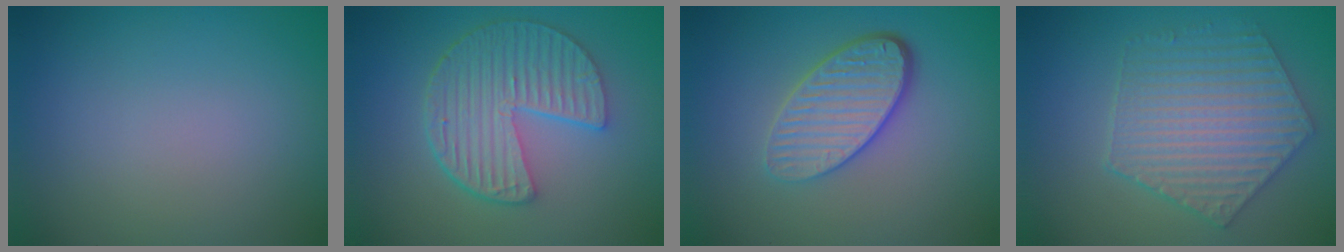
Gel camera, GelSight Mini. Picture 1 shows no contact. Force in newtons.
{"total": 6.7, "press": 4.8, "slide": 4.6}
{"total": 4.8, "press": 3.6, "slide": 3.3}
{"total": 5.8, "press": 4.7, "slide": 3.4}